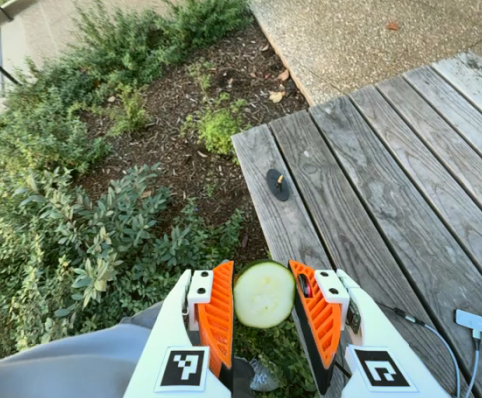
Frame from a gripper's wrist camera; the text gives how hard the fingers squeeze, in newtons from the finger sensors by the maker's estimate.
{"total": 12.5, "left": 12.9, "right": 12.2}